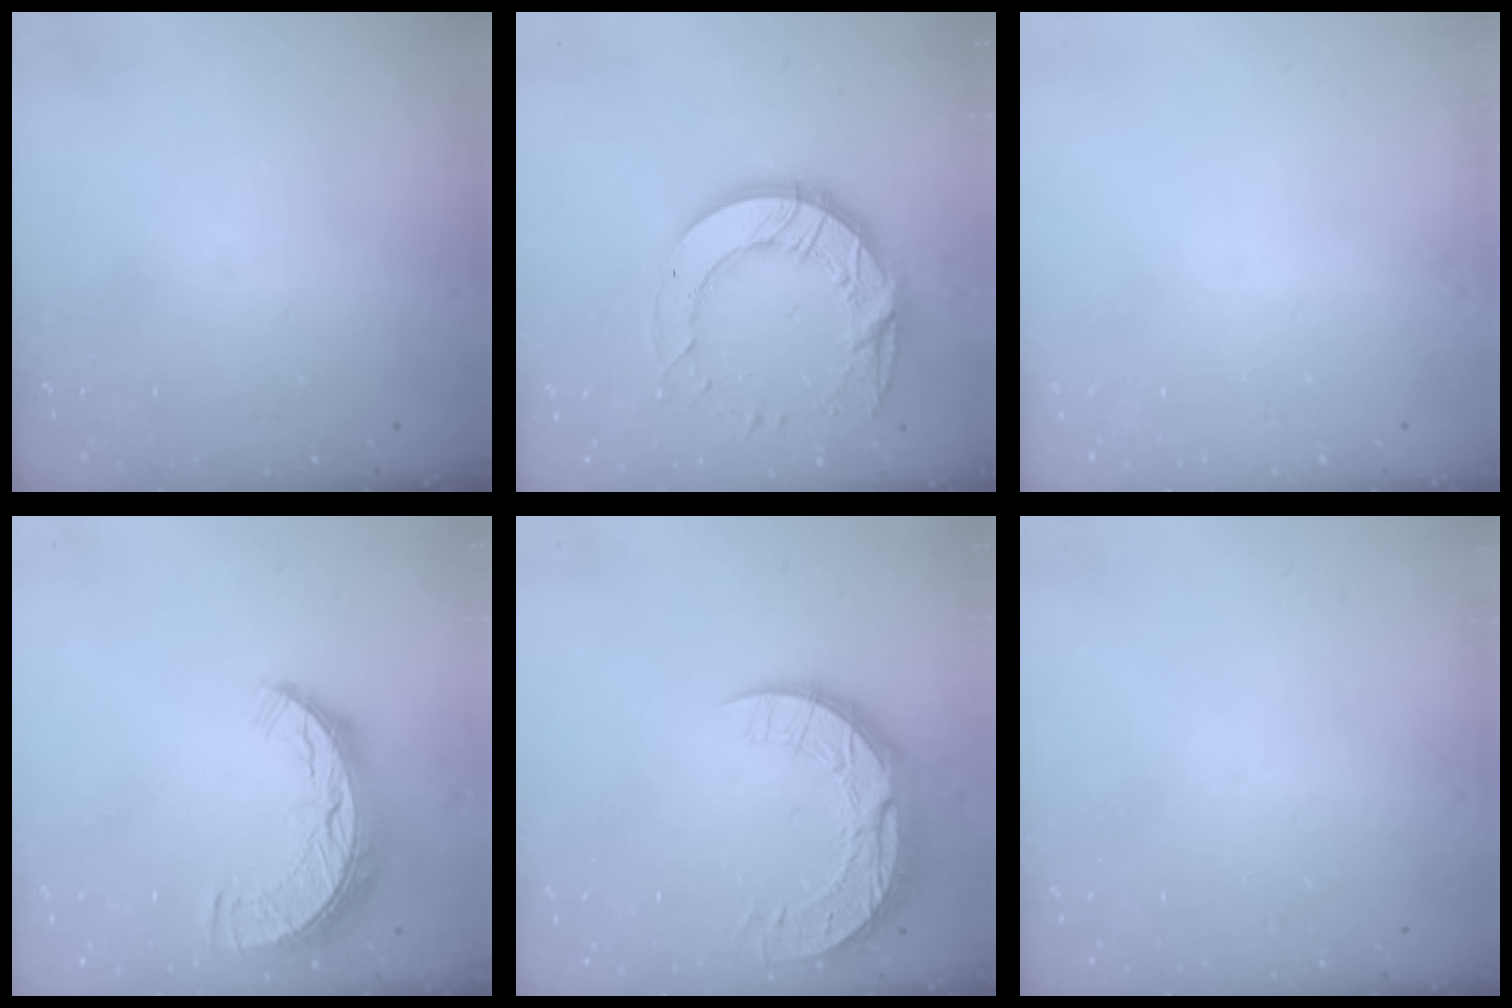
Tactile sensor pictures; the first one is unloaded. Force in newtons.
{"total": 15.8, "press": 15.8, "slide": 1.1}
{"total": 0.0}
{"total": 9.6, "press": 9.6, "slide": 0.8}
{"total": 12.9, "press": 12.9, "slide": 1.1}
{"total": 0.0}